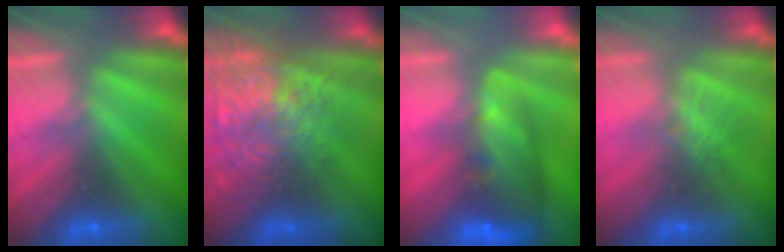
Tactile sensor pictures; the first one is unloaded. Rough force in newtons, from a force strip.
{"total": 14.6}
{"total": 11.0}
{"total": 2.7}